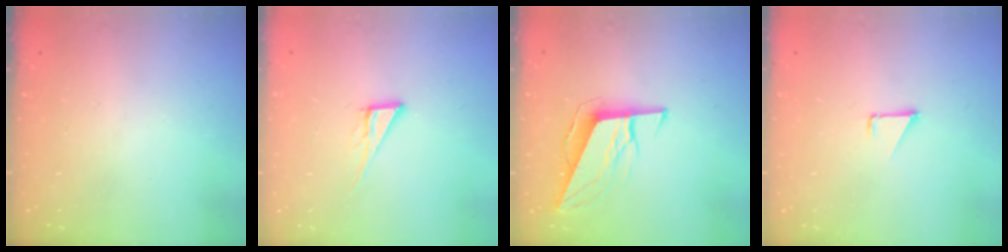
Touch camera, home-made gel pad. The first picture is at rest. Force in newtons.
{"total": 6.8, "press": 6.8, "slide": 0.2}
{"total": 9.9, "press": 9.6, "slide": 2.3}
{"total": 1.1, "press": 1.1, "slide": 0.1}